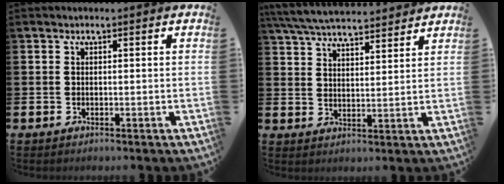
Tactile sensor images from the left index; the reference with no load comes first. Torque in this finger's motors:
{"motor_torque": [1.02, -1.11, 0.63, 0.21]}